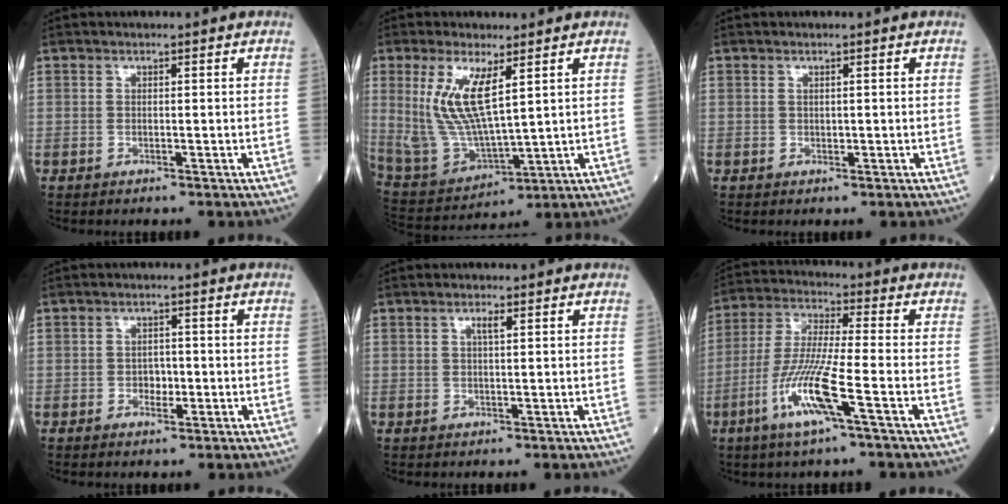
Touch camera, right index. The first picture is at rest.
{"total": 11.8, "force": [4.1, 2.8, 10.8], "torque": [-0.240, -0.012, 0.093]}
{"total": 0.5, "force": [0.1, -0.1, 0.5], "torque": [-0.011, 0.000, 0.004]}
{"total": 2.1, "force": [-0.7, 1.1, 1.7], "torque": [-0.023, 0.005, -0.009]}
{"total": 1.4, "force": [0.6, 0.1, 1.2], "torque": [-0.027, -0.001, 0.010]}
{"total": 11.2, "force": [-4.7, -0.5, 10.1], "torque": [-0.212, -0.012, -0.096]}